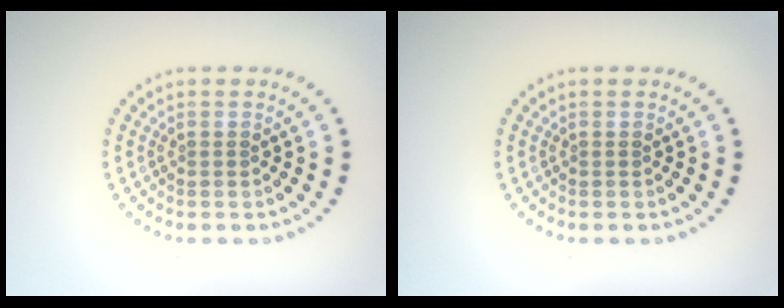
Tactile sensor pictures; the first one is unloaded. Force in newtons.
{"total": 0.0}